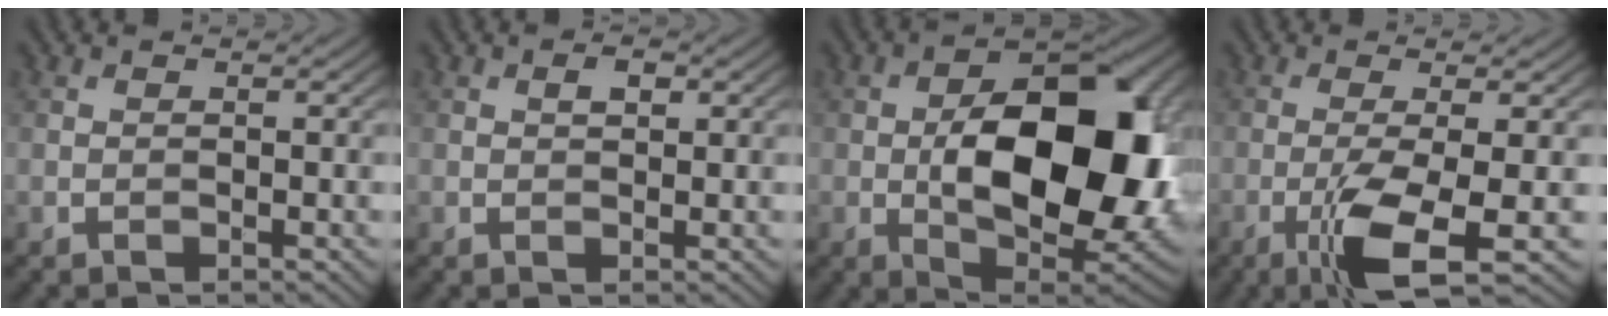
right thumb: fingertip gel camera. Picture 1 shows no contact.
{"total": 1.4, "force": [0.5, 0.7, 1.1], "torque": [-0.018, 0.000, 0.007]}
{"total": 16.9, "force": [-1.1, 9.4, 14.0], "torque": [-0.196, -0.007, -0.013]}
{"total": 6.8, "force": [-2.6, 1.0, 6.3], "torque": [-0.116, 0.004, -0.053]}